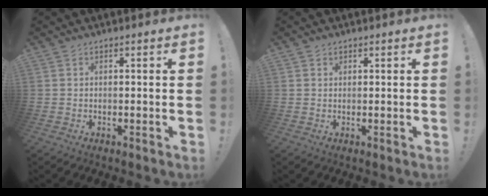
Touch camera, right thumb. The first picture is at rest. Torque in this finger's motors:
{"motor_torque": [-0.21, -0.11, -0.13, 0.10, 0.06]}